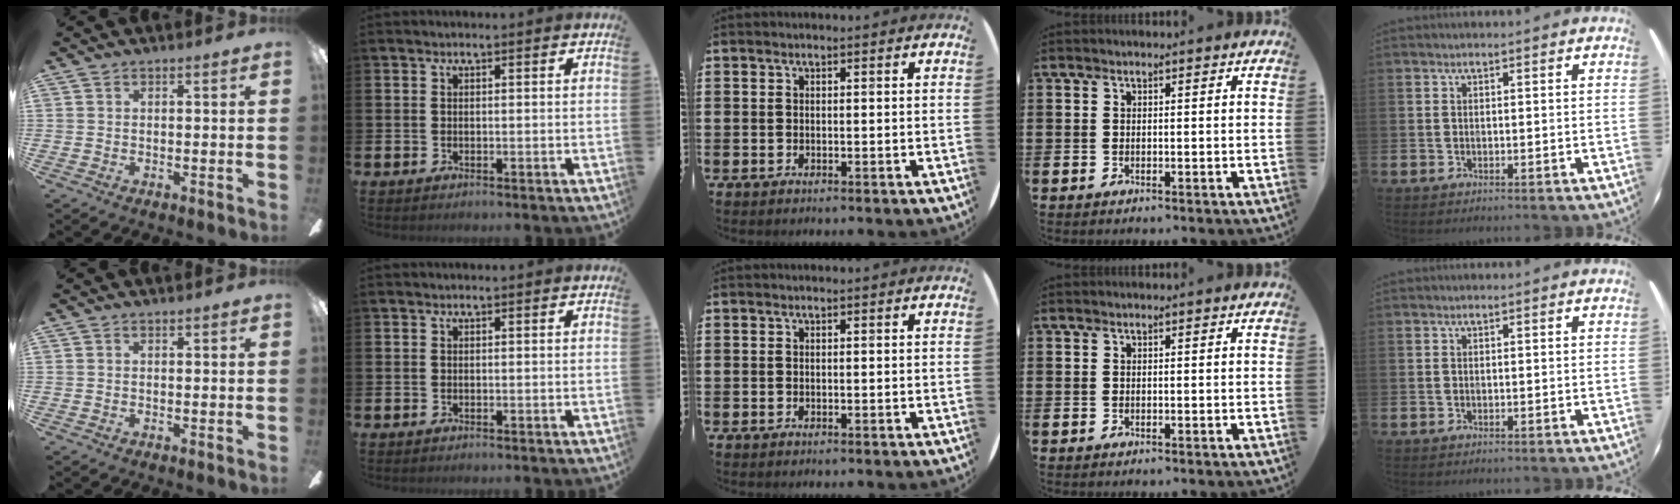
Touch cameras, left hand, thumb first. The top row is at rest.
{}